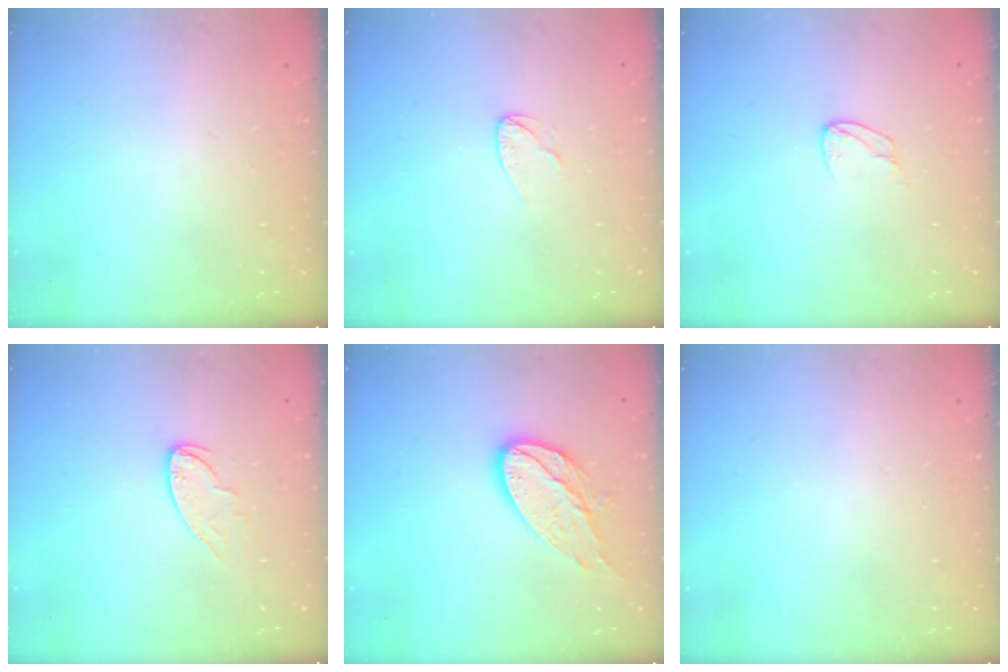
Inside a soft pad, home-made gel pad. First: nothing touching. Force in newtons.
{"total": 3.9, "press": 3.9, "slide": 0.3}
{"total": 5.6, "press": 5.6, "slide": 0.5}
{"total": 7.0, "press": 7.0, "slide": 0.1}
{"total": 12.8, "press": 12.7, "slide": 0.8}
{"total": 0.0}